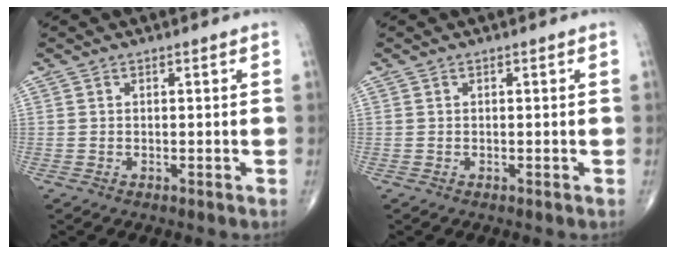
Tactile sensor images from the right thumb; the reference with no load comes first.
{"total": 0.0}